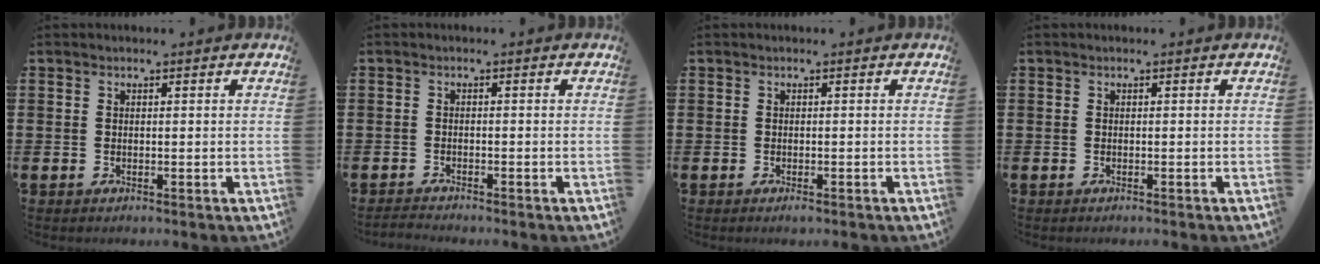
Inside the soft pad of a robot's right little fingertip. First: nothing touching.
{"total": 0.9, "force": [-0.9, 0.0, 0.2], "torque": [-0.004, 0.000, -0.019]}
{"total": 0.6, "force": [-0.3, 0.1, 0.5], "torque": [-0.008, -0.003, -0.005]}
{"total": 0.0}